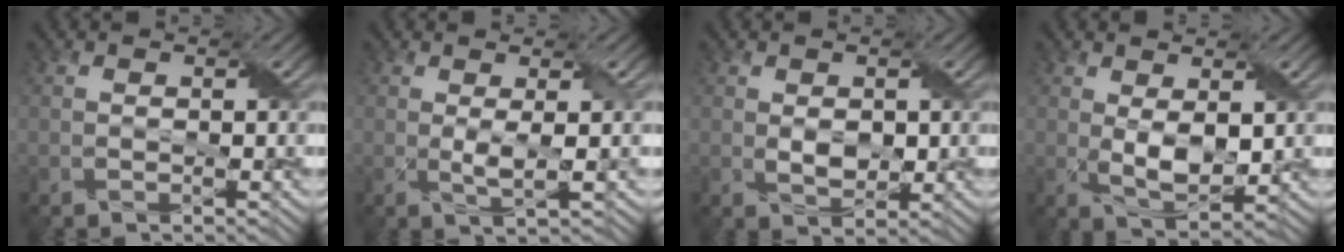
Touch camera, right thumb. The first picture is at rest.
{"total": 2.1, "force": [0.4, 0.1, 2.1], "torque": [-0.046, 0.000, 0.009]}
{"total": 2.4, "force": [0.3, 1.6, 1.8], "torque": [-0.039, -0.004, 0.010]}
{"total": 4.4, "force": [0.6, 2.1, 3.8], "torque": [-0.083, -0.007, 0.018]}